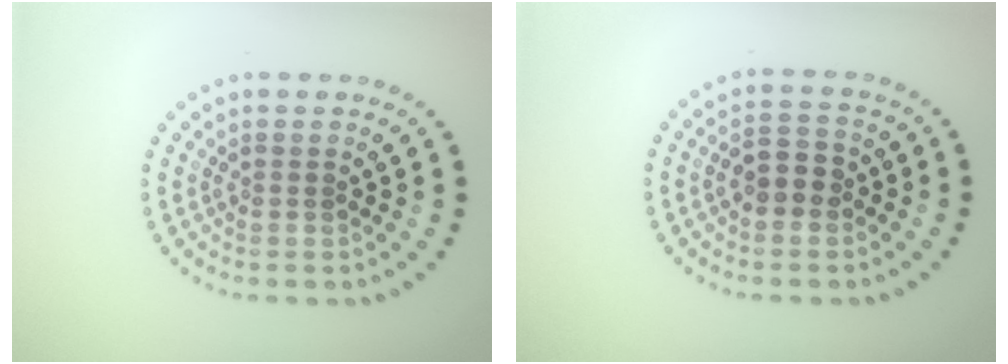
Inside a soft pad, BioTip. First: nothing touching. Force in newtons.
{"total": 2.6, "press": 2.6, "slide": 0.5}